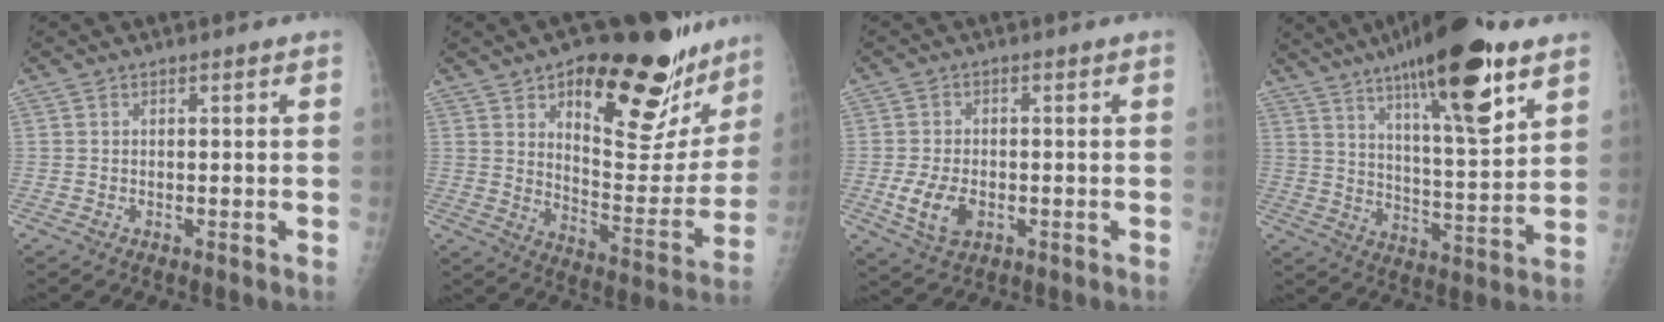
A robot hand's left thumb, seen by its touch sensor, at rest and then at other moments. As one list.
[{"total": 27.2, "force": [16.9, 11.4, 18.0], "torque": [-0.190, -0.073, 0.245]}, {"total": 6.7, "force": [-1.7, 4.3, 4.9], "torque": [-0.093, -0.001, -0.024]}, {"total": 22.0, "force": [13.0, 5.0, 17.0], "torque": [-0.255, -0.048, 0.209]}]